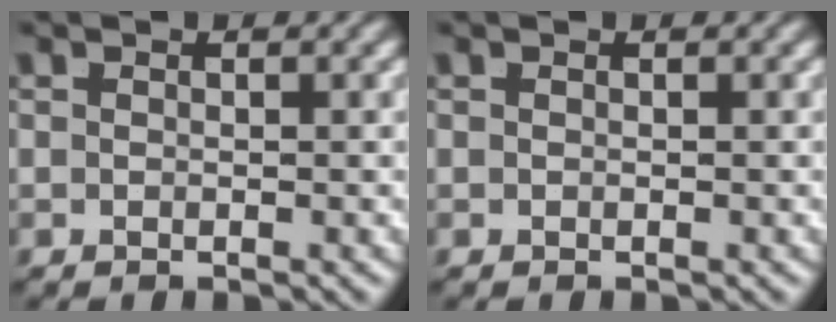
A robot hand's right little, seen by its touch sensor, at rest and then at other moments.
{"total": 0.0}